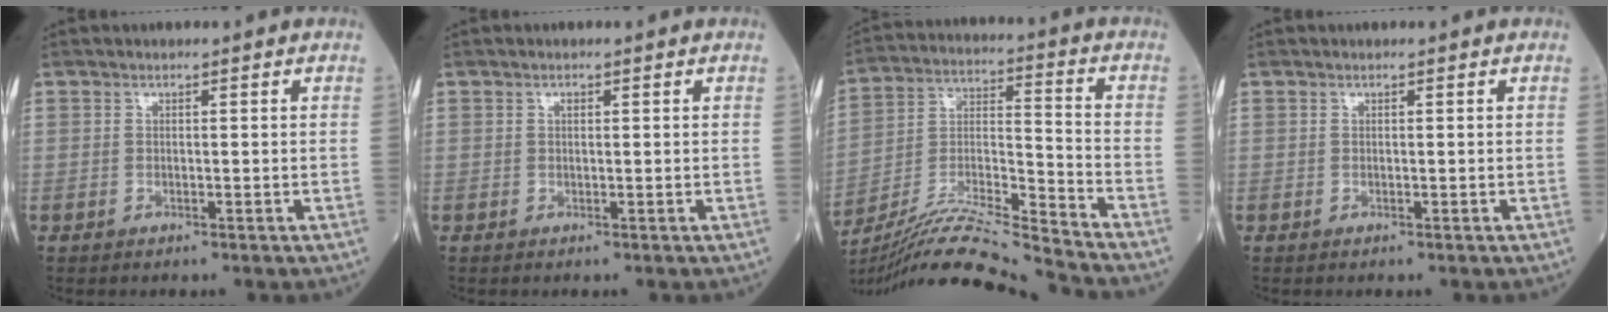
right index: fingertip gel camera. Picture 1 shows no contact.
{"total": 0.6, "force": [0.2, 0.3, 0.4], "torque": [-0.010, 0.001, 0.002]}
{"total": 17.0, "force": [-15.8, -2.0, 5.9], "torque": [-0.110, 0.008, -0.284]}
{"total": 0.0}